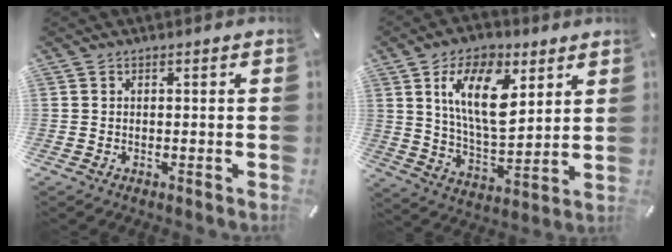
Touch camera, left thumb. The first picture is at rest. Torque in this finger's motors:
{"motor_torque": [0.82, 0.00, 1.74, -1.03, 0.18]}